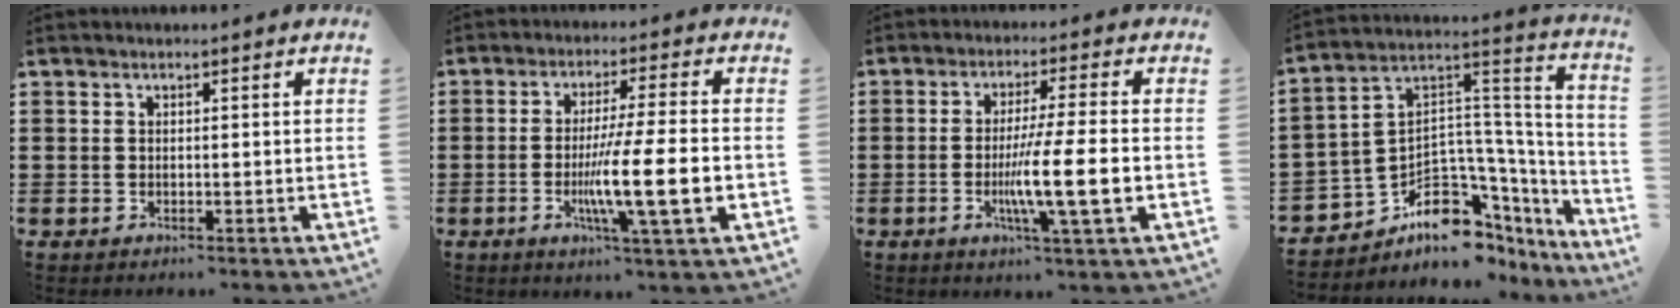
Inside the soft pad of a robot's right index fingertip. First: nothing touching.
{"total": 11.9, "force": [-2.7, 0.6, 11.6], "torque": [-0.204, -0.021, -0.052]}
{"total": 10.4, "force": [-2.3, 0.1, 10.1], "torque": [-0.181, -0.019, -0.043]}
{"total": 10.1, "force": [-5.8, 6.0, 5.8], "torque": [-0.106, -0.010, -0.102]}